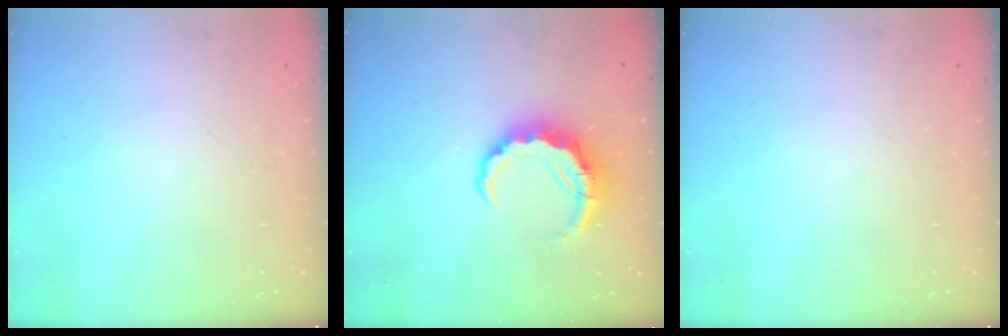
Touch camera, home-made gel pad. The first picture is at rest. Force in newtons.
{"total": 8.1, "press": 8.0, "slide": 1.5}
{"total": 0.0}